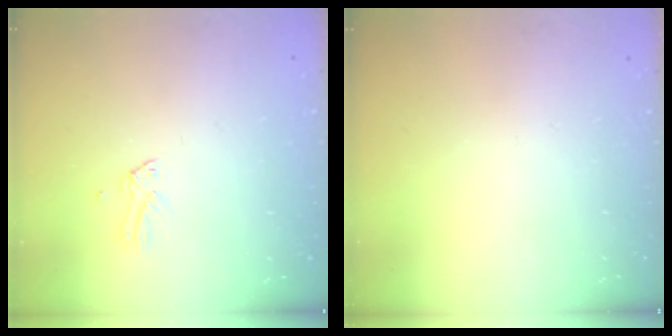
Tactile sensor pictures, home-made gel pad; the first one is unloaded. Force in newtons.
{"total": 0.0}